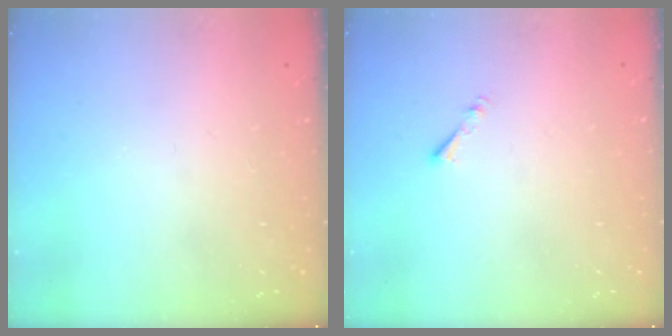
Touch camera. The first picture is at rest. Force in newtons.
{"total": 0.8, "press": 0.7, "slide": 0.3}